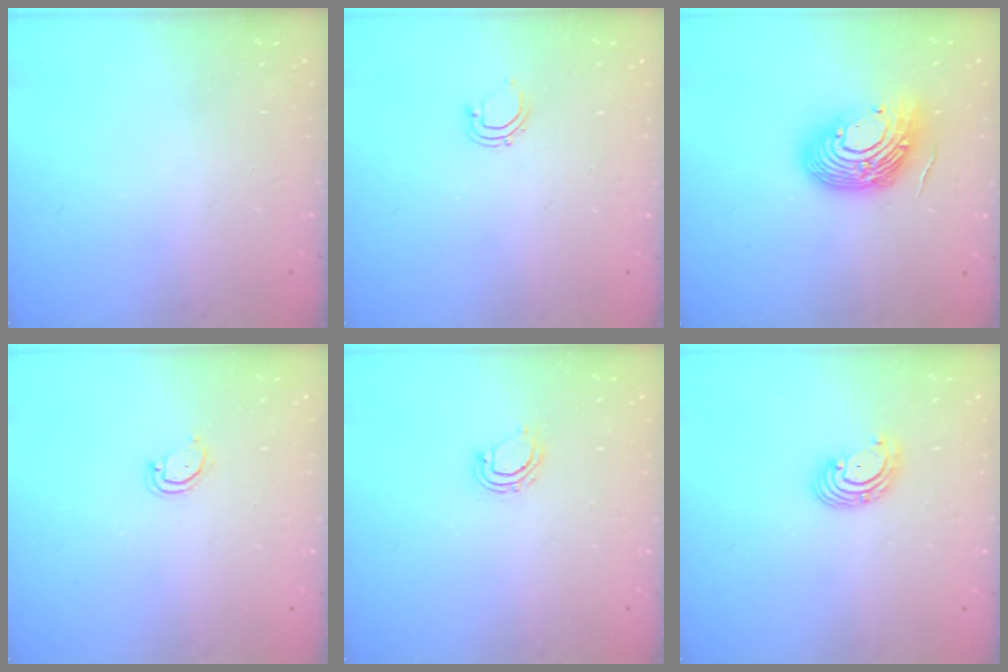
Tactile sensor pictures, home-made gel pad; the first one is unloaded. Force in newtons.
{"total": 3.9, "press": 3.8, "slide": 0.7}
{"total": 15.1, "press": 15.0, "slide": 1.9}
{"total": 2.5, "press": 2.5, "slide": 0.1}
{"total": 4.5, "press": 4.5, "slide": 0.2}
{"total": 3.2, "press": 3.2, "slide": 0.2}